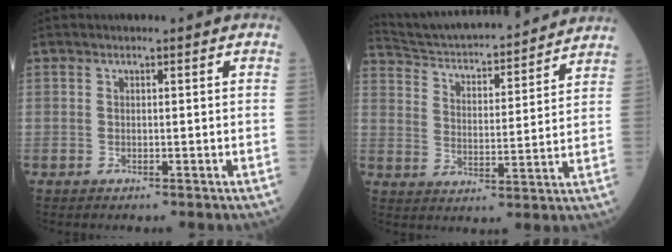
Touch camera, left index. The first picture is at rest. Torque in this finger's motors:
{"motor_torque": [-0.59, -1.46, 0.14, 0.03]}